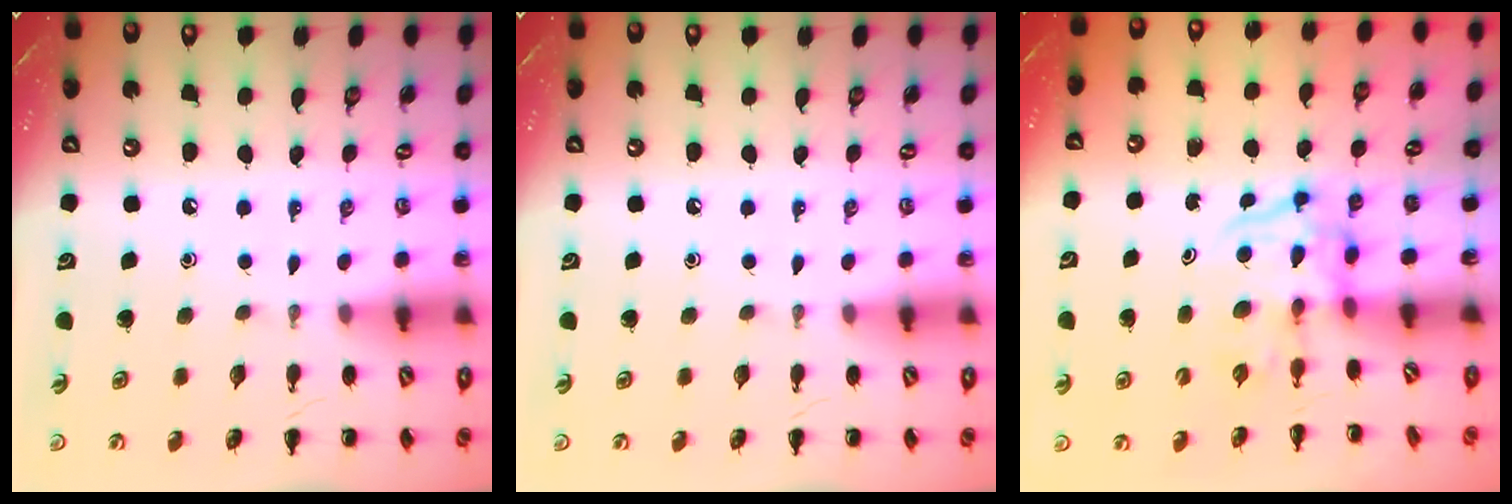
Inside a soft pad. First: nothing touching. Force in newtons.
{"total": 0.0}
{"total": 3.6, "press": 3.5, "slide": 0.5}